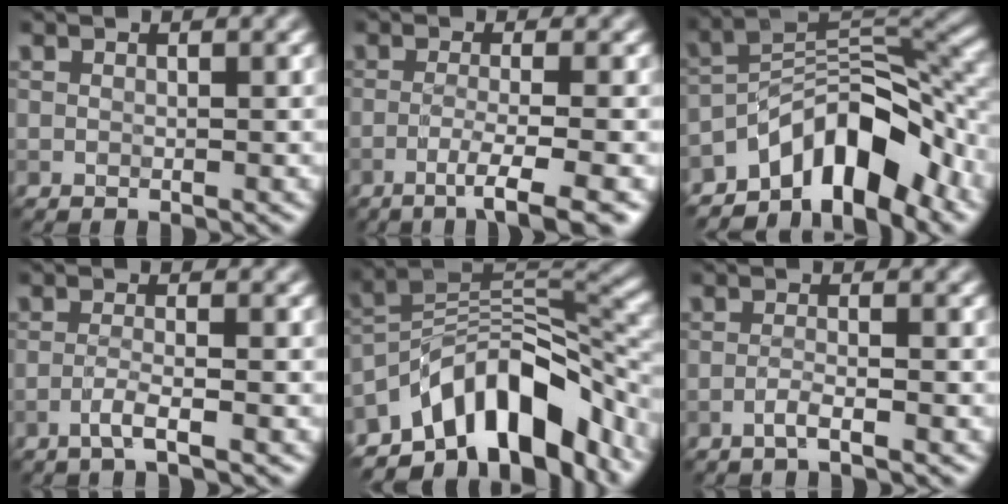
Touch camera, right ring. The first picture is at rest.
{"total": 4.4, "force": [-2.2, 0.5, 3.8], "torque": [-0.058, 0.004, -0.047]}
{"total": 8.9, "force": [-5.9, 3.3, 5.7], "torque": [-0.068, 0.014, -0.114]}
{"total": 1.9, "force": [-1.1, 0.2, 1.6], "torque": [-0.028, 0.006, -0.032]}
{"total": 12.1, "force": [-7.1, 5.8, 7.9], "torque": [-0.118, 0.015, -0.135]}
{"total": 1.4, "force": [-0.8, 0.1, 1.1], "torque": [-0.019, 0.005, -0.024]}